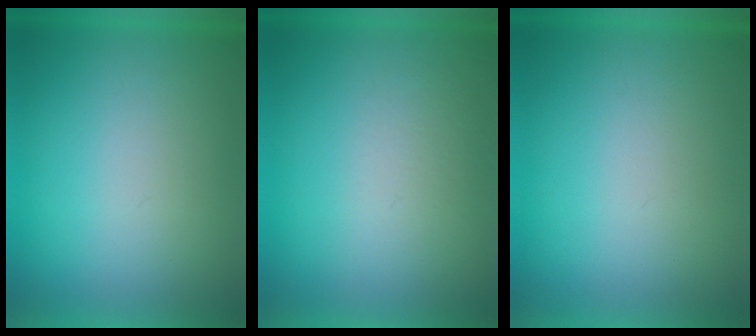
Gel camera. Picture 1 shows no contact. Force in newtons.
{"total": 3.2}
{"total": 0.0}